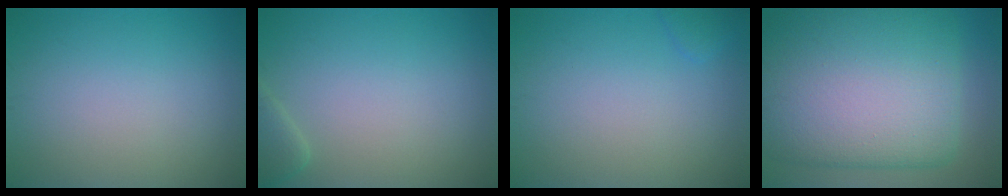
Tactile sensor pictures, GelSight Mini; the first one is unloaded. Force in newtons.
{"total": 1.6, "press": 1.6, "slide": 0.2}
{"total": 0.8, "press": 0.8, "slide": 0.1}
{"total": 16.5, "press": 16.5, "slide": 0.4}